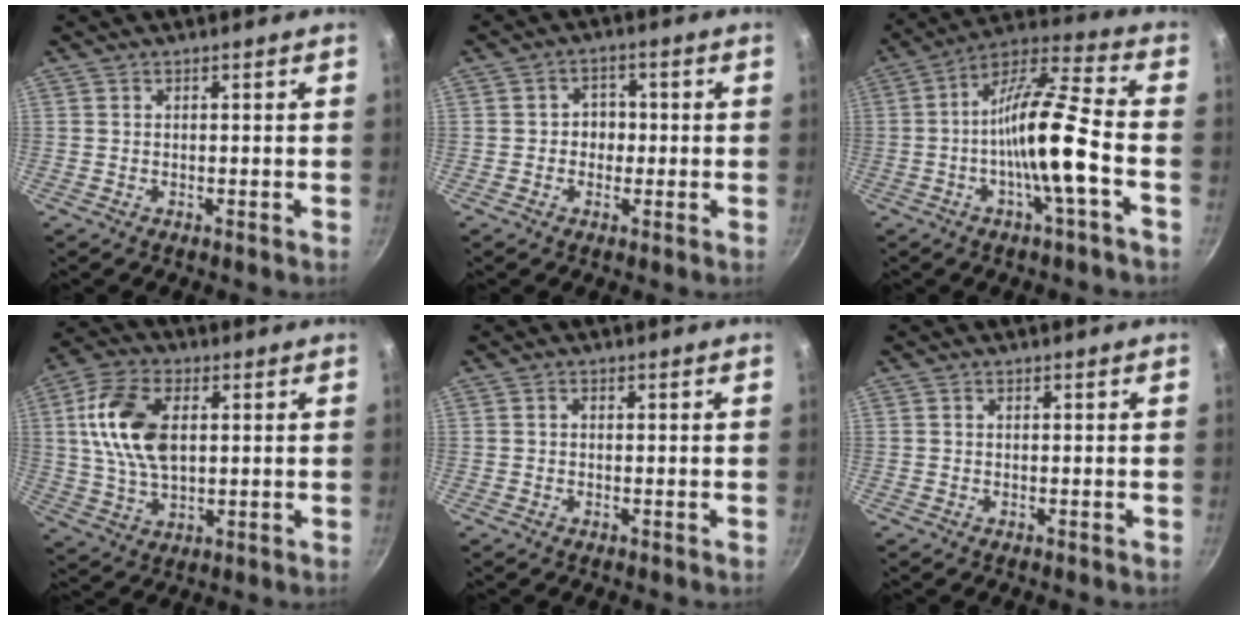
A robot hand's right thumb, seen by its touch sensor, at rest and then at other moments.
{"total": 4.0, "force": [-0.4, 3.5, 1.9], "torque": [0.003, 0.009, -0.010]}
{"total": 15.4, "force": [-3.7, 2.5, 14.7], "torque": [-0.252, 0.038, -0.076]}
{"total": 14.2, "force": [2.7, 8.4, 11.1], "torque": [-0.198, 0.003, 0.045]}
{"total": 0.8, "force": [0.0, 0.7, 0.5], "torque": [-0.009, 0.005, 0.001]}
{"total": 0.5, "force": [0.1, 0.4, 0.3], "torque": [-0.005, 0.004, 0.002]}